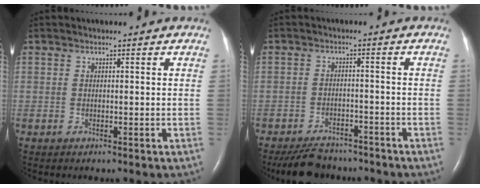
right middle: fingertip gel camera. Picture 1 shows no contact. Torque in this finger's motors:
{"motor_torque": [0.41, -0.42, 0.01, 0.06]}